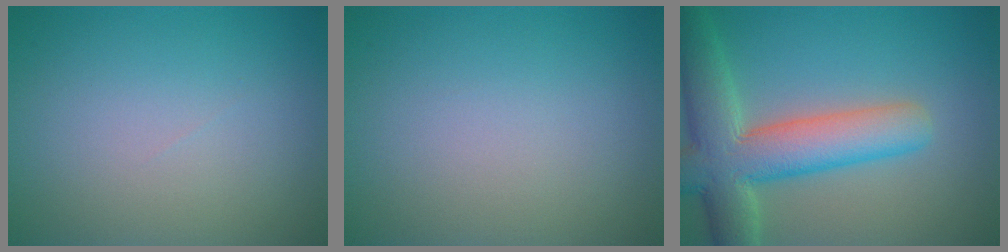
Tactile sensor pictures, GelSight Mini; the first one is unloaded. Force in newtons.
{"total": 0.0}
{"total": 8.6, "press": 8.6, "slide": 0.7}